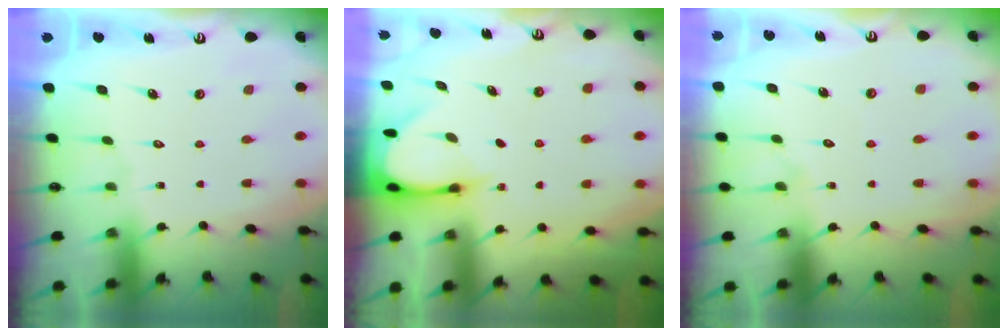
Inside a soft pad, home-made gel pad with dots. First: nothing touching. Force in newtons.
{"total": 3.7, "press": 3.7, "slide": 0.3}
{"total": 4.8, "press": 4.8, "slide": 0.5}